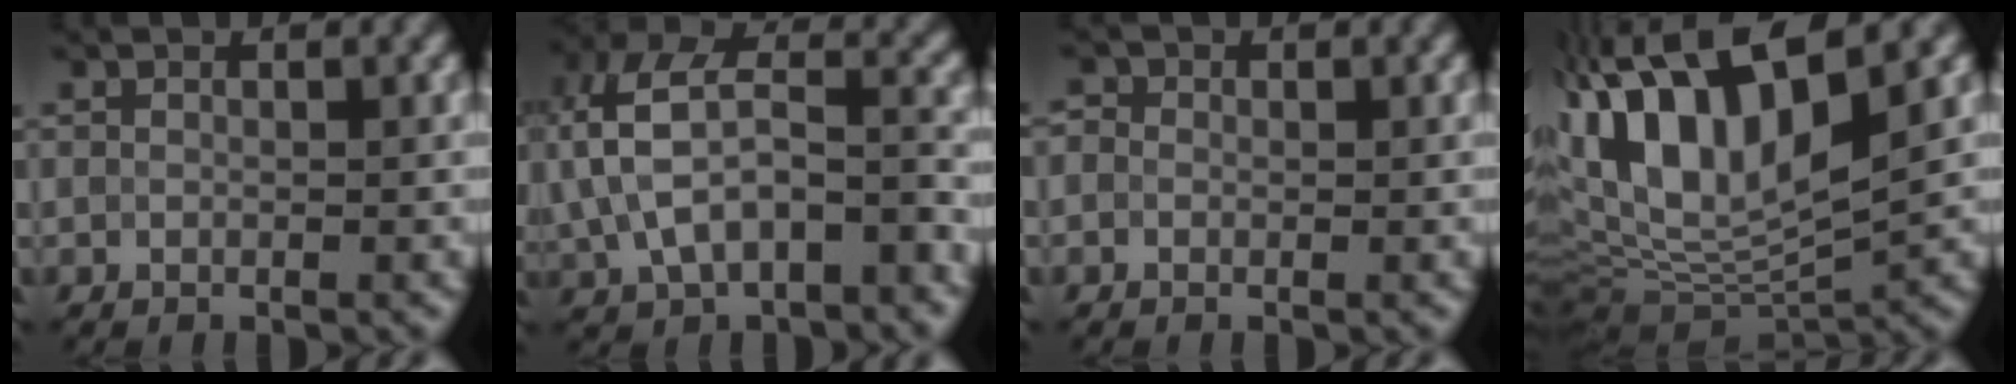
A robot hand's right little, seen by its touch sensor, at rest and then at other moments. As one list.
[{"total": 9.5, "force": [-0.6, 5.9, 7.5], "torque": [-0.159, 0.019, -0.014]}, {"total": 1.1, "force": [0.3, 1.0, 0.4], "torque": [-0.010, -0.001, -0.010]}, {"total": 15.0, "force": [3.9, 6.6, 12.9], "torque": [-0.257, 0.017, 0.067]}]